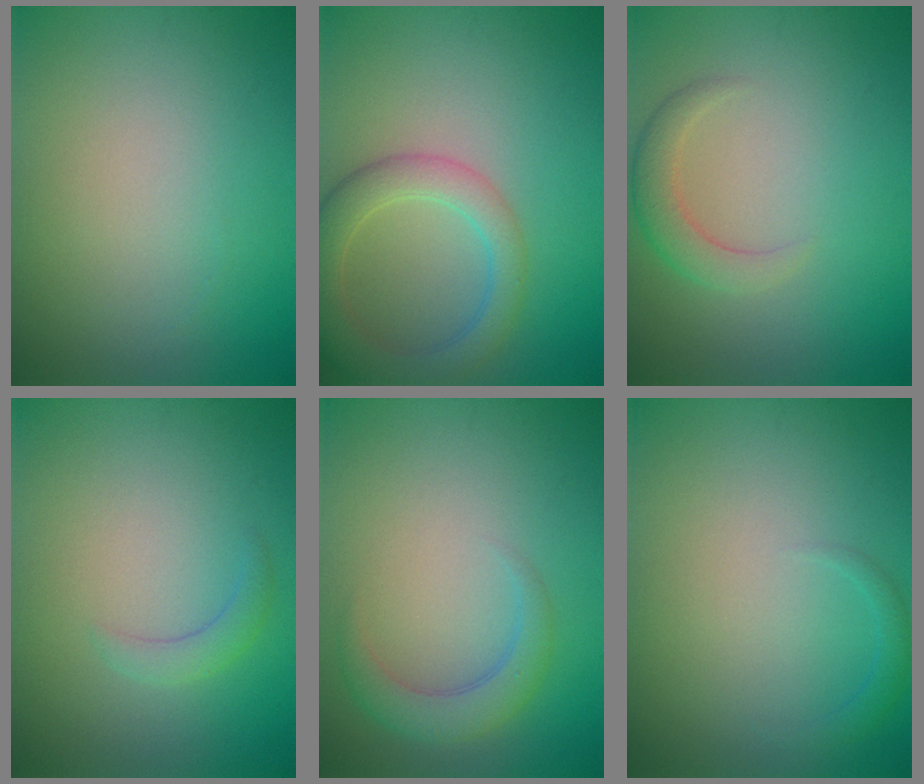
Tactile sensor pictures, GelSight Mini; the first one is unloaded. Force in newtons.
{"total": 5.0, "press": 5.0, "slide": 0.3}
{"total": 2.6, "press": 2.6, "slide": 0.1}
{"total": 1.6, "press": 1.6, "slide": 0.2}
{"total": 3.0, "press": 3.0, "slide": 0.1}
{"total": 1.2, "press": 1.1, "slide": 0.2}